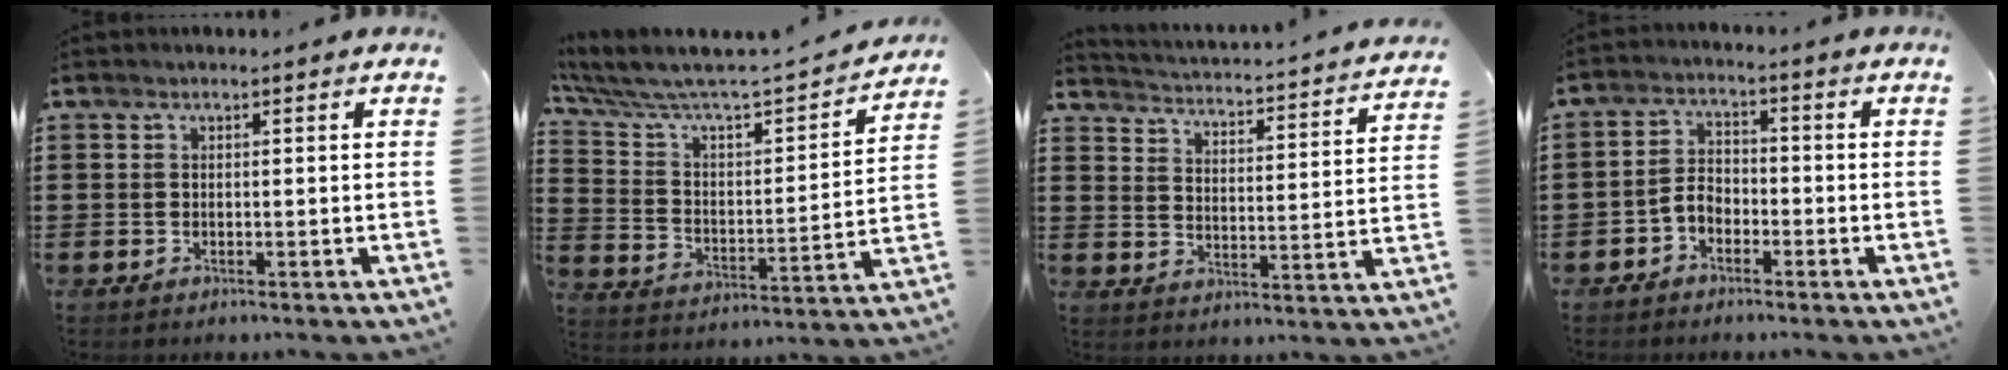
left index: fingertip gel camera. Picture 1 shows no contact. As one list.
[{"total": 4.9, "force": [4.5, 0.8, 1.8], "torque": [-0.064, -0.050, 0.067]}, {"total": 2.0, "force": [1.9, -0.5, 0.1], "torque": [-0.022, -0.031, 0.020]}, {"total": 3.2, "force": [-2.0, 1.9, 1.6], "torque": [-0.048, 0.005, -0.047]}]